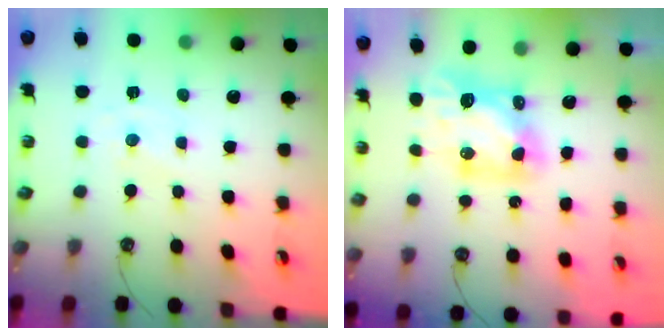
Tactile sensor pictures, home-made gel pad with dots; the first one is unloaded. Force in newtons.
{"total": 10.4, "press": 10.3, "slide": 1.0}